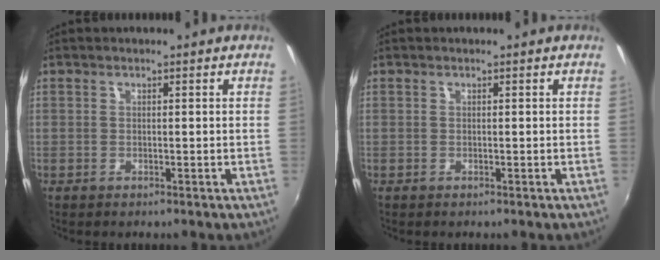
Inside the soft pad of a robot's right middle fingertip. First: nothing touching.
{"total": 0.0}